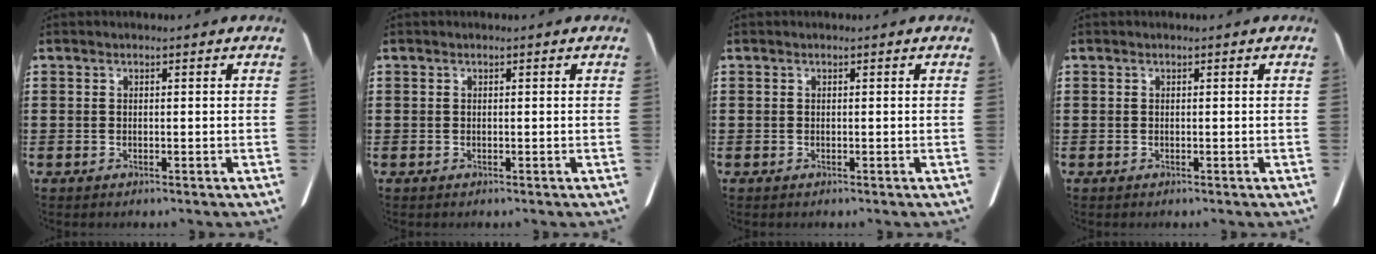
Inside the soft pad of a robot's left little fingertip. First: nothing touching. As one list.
[{"total": 0.0}, {"total": 0.0}, {"total": 0.0}]